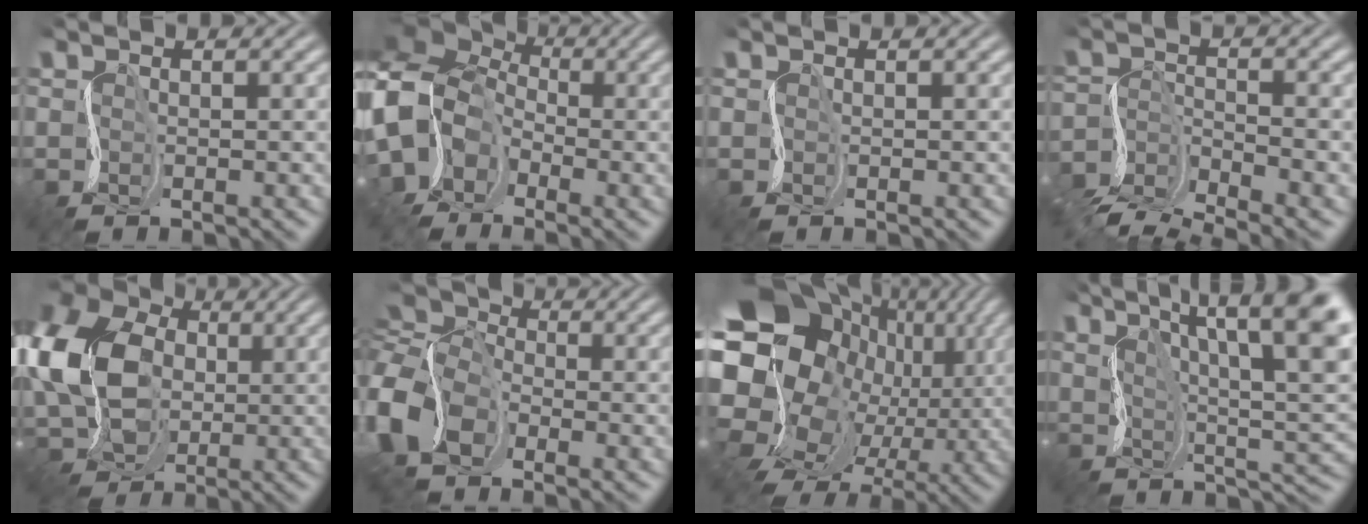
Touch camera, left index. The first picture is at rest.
{"total": 11.2, "force": [-1.3, 9.0, 6.6], "torque": [-0.128, 0.003, -0.042]}
{"total": 0.0}
{"total": 6.7, "force": [-5.5, 2.0, 3.3], "torque": [-0.060, -0.009, -0.106]}
{"total": 12.3, "force": [1.9, 9.4, 7.6], "torque": [-0.183, 0.005, 0.039]}
{"total": 11.6, "force": [-2.3, 8.5, 7.6], "torque": [-0.175, -0.002, -0.039]}
{"total": 21.8, "force": [4.3, 18.6, 10.6], "torque": [-0.227, 0.024, 0.050]}
{"total": 14.2, "force": [6.3, 4.1, 12.0], "torque": [-0.168, 0.015, 0.099]}